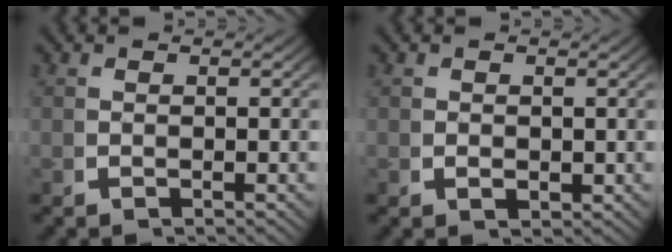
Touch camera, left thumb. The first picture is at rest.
{"total": 1.3, "force": [0.2, 1.1, 0.7], "torque": [-0.014, -0.009, 0.009]}